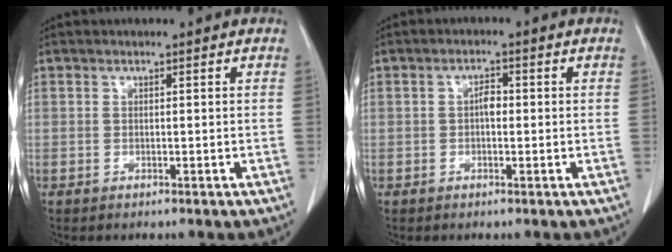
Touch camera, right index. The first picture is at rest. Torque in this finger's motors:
{"motor_torque": [0.03, 0.01, 0.00, 0.03]}